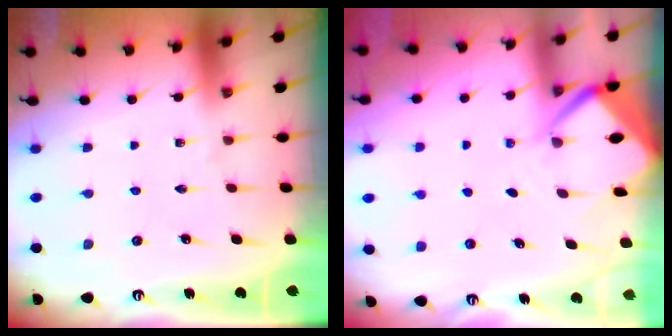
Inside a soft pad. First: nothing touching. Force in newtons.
{"total": 5.5, "press": 5.4, "slide": 0.6}